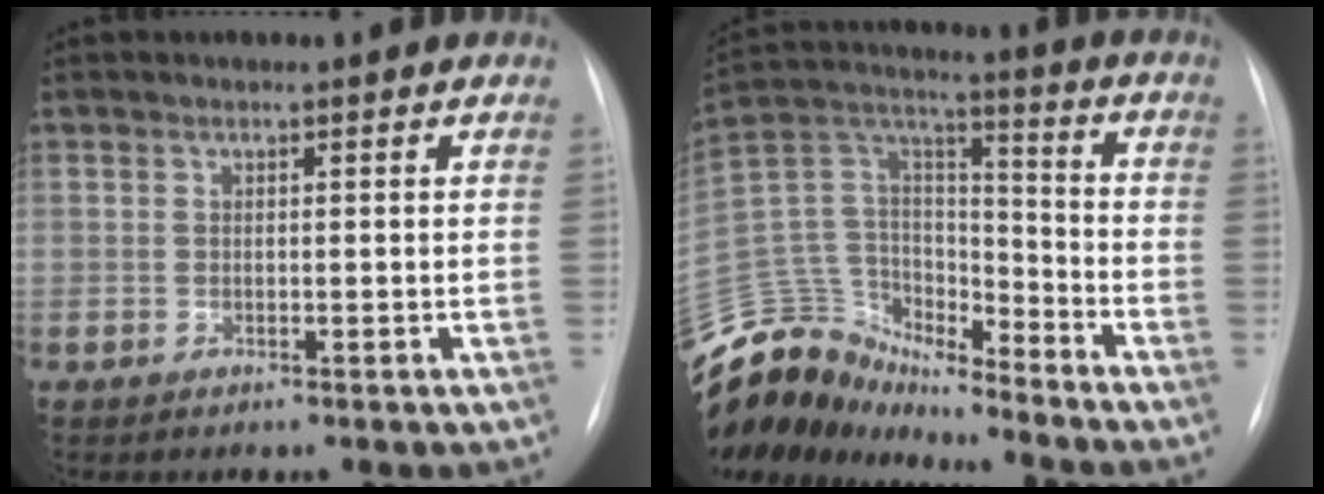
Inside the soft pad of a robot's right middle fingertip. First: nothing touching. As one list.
[{"total": 17.6, "force": [-16.2, 5.9, 3.5], "torque": [-0.079, 0.065, -0.292]}]